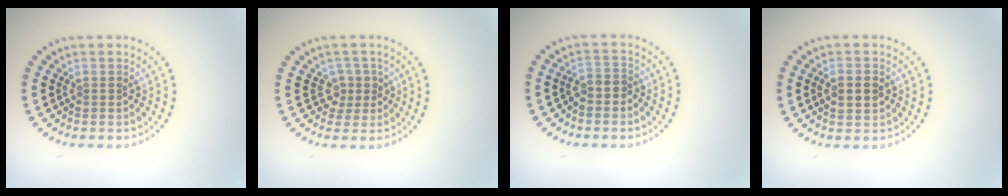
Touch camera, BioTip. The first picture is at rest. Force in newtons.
{"total": 2.0, "press": 1.6, "slide": 1.2}
{"total": 1.2, "press": 0.9, "slide": 0.8}
{"total": 2.3, "press": 2.3, "slide": 0.3}